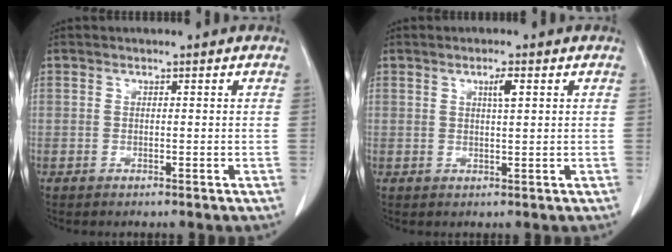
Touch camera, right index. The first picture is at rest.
{"total": 2.1, "force": [0.9, 0.1, 1.9], "torque": [-0.036, -0.002, 0.015]}